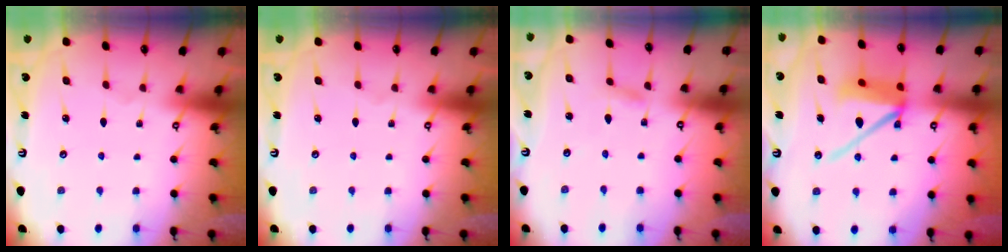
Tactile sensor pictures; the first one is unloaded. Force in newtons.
{"total": 0.0}
{"total": 1.8, "press": 1.7, "slide": 0.2}
{"total": 12.3, "press": 12.2, "slide": 1.7}